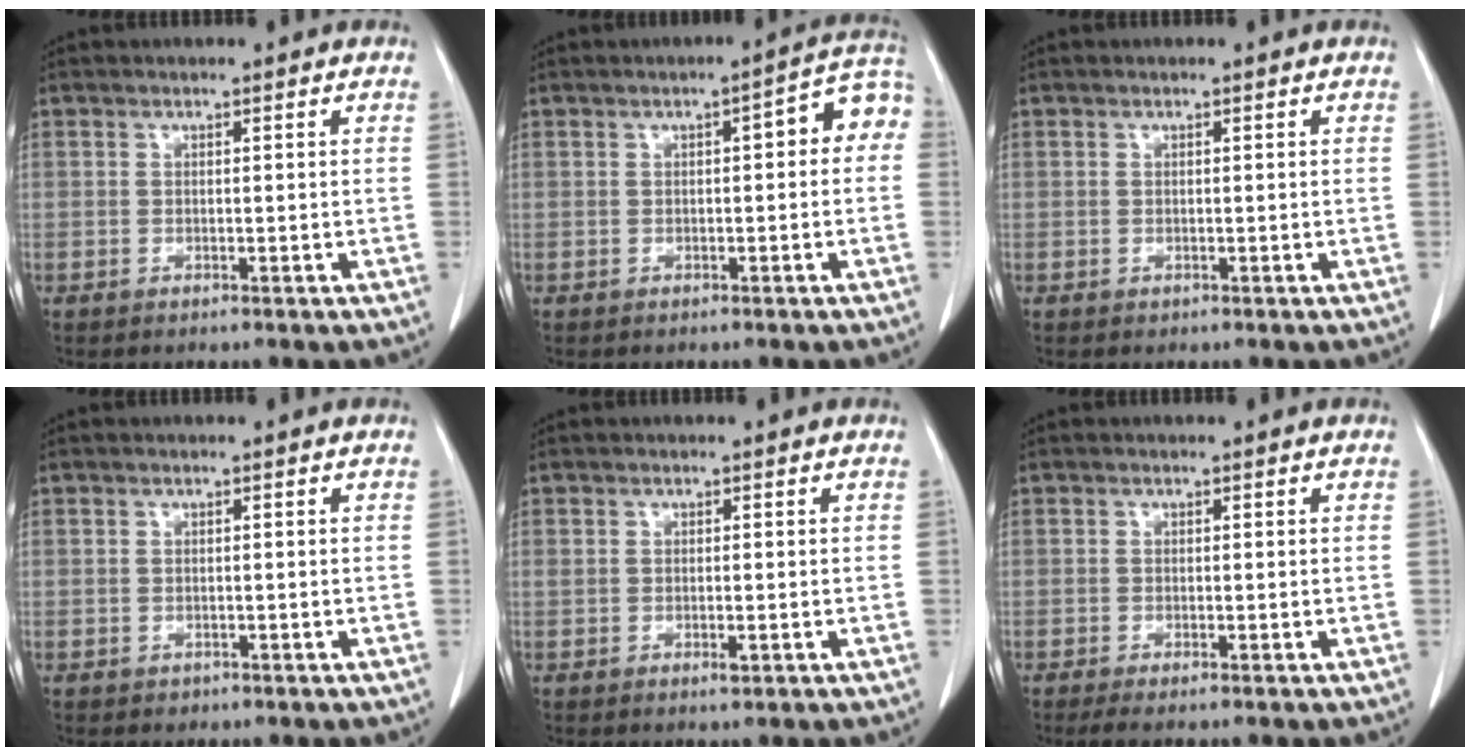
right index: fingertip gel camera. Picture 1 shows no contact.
{"total": 6.2, "force": [0.9, 1.8, 5.9], "torque": [-0.067, 0.031, 0.004]}
{"total": 0.0}
{"total": 0.8, "force": [-0.3, 0.7, 0.0], "torque": [-0.004, 0.003, -0.003]}
{"total": 1.4, "force": [-0.2, 0.5, 1.2], "torque": [-0.022, -0.003, 0.000]}
{"total": 1.4, "force": [-1.0, 0.0, 1.0], "torque": [-0.020, -0.005, -0.020]}